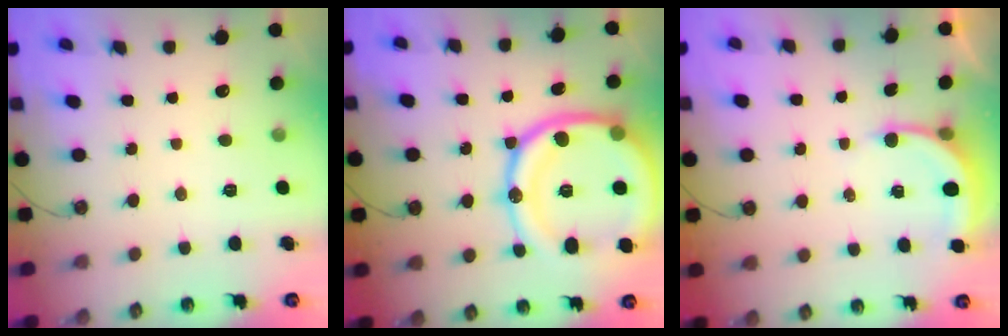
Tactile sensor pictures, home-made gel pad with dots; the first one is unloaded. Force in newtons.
{"total": 26.4, "press": 26.2, "slide": 2.9}
{"total": 5.0, "press": 4.9, "slide": 0.3}